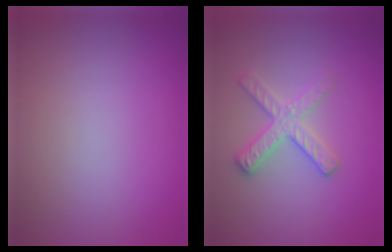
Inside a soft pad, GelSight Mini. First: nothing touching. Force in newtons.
{"total": 2.7, "press": 2.6, "slide": 0.9}